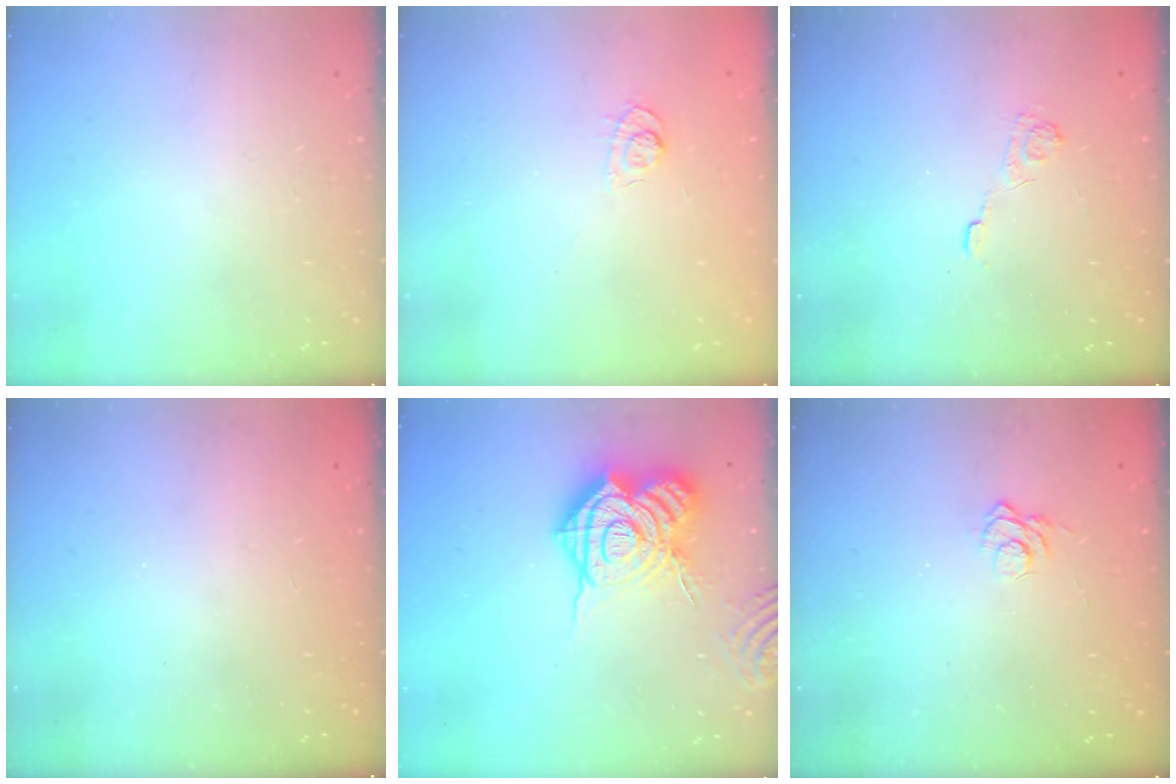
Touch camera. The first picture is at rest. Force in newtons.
{"total": 3.8, "press": 3.4, "slide": 1.6}
{"total": 3.4, "press": 3.0, "slide": 1.6}
{"total": 2.3, "press": 2.2, "slide": 0.7}
{"total": 20.6, "press": 20.5, "slide": 2.3}
{"total": 2.8, "press": 2.4, "slide": 1.4}